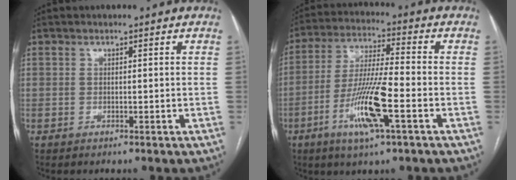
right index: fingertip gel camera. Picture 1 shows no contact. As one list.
[{"total": 12.3, "force": [-4.6, 0.8, 11.4], "torque": [-0.224, -0.012, -0.087]}]